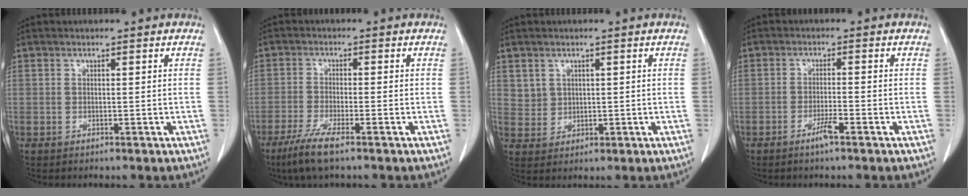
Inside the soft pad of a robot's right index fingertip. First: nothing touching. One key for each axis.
{"total": 5.5, "fx": -3.7, "fy": 0.3, "fz": 4.1, "tx": -0.088, "ty": -0.015, "tz": -0.072}
{"total": 2.9, "fx": 1.3, "fy": 2.6, "fz": 0.3, "tx": 0.003, "ty": 0.002, "tz": 0.028}
{"total": 2.7, "fx": -1.8, "fy": -0.1, "fz": 2.1, "tx": -0.040, "ty": -0.003, "tz": -0.033}